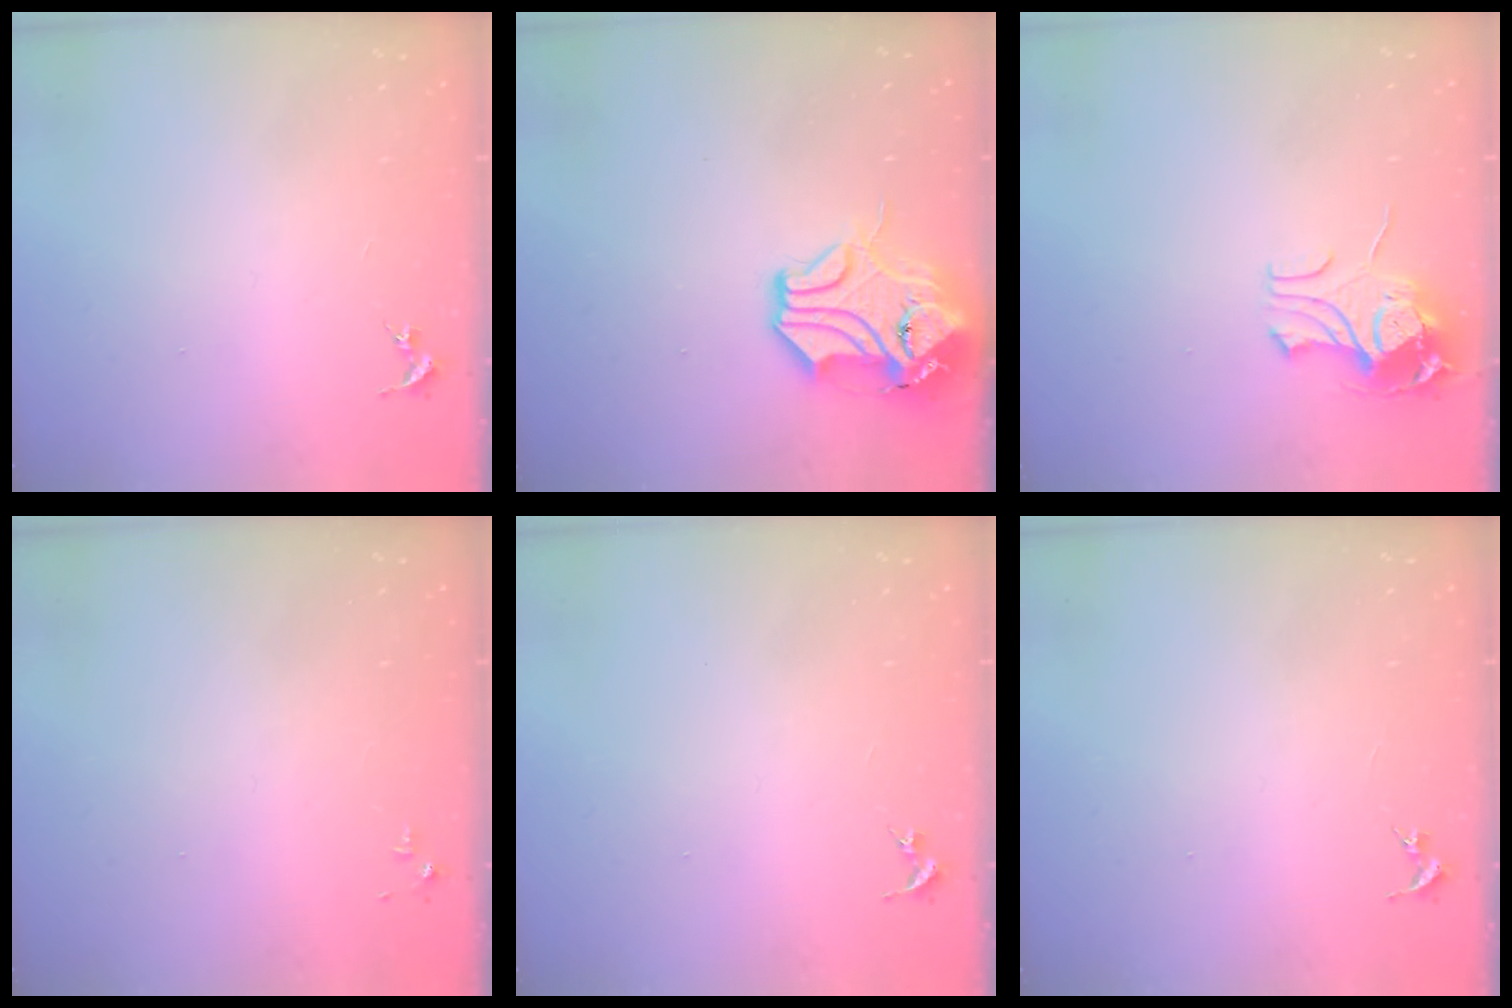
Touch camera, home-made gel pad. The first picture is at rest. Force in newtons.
{"total": 13.7, "press": 13.5, "slide": 1.8}
{"total": 10.8, "press": 10.8, "slide": 1.2}
{"total": 2.8, "press": 2.8, "slide": 0.4}
{"total": 0.0}
{"total": 0.0}